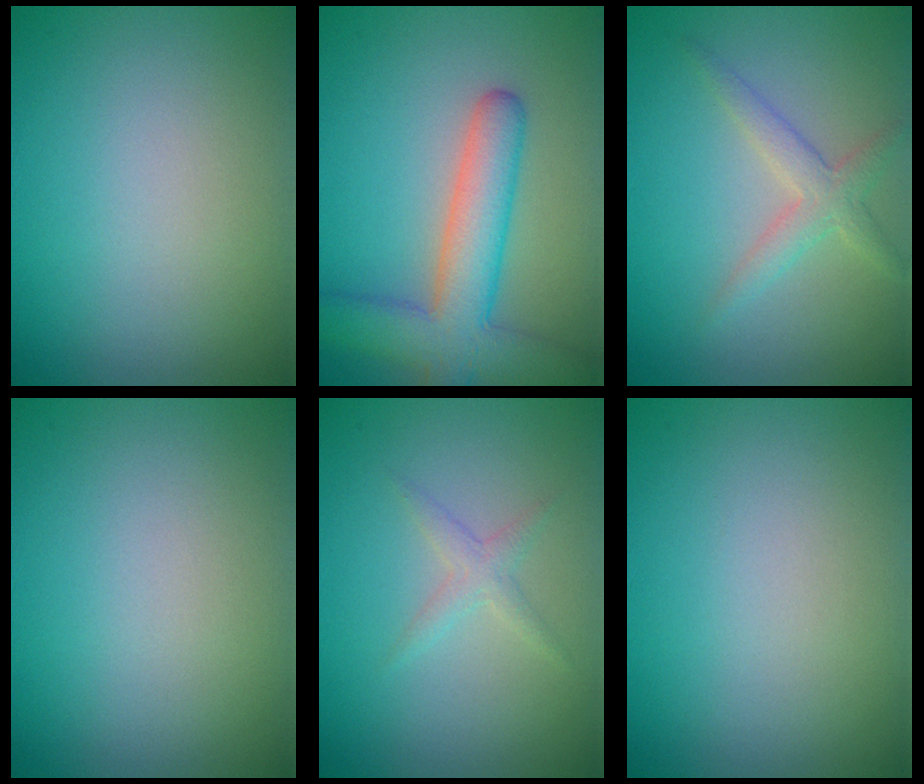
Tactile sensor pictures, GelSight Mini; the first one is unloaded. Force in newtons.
{"total": 6.9, "press": 6.9, "slide": 0.4}
{"total": 2.5, "press": 2.5, "slide": 0.0}
{"total": 0.0}
{"total": 1.3, "press": 1.3, "slide": 0.1}
{"total": 0.0}